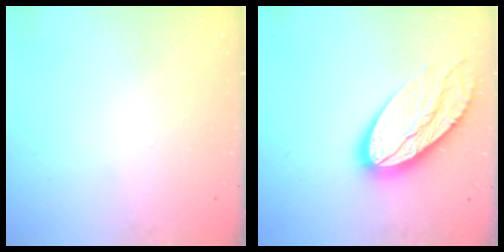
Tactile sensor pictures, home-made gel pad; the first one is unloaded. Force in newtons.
{"total": 18.2, "press": 18.1, "slide": 1.7}